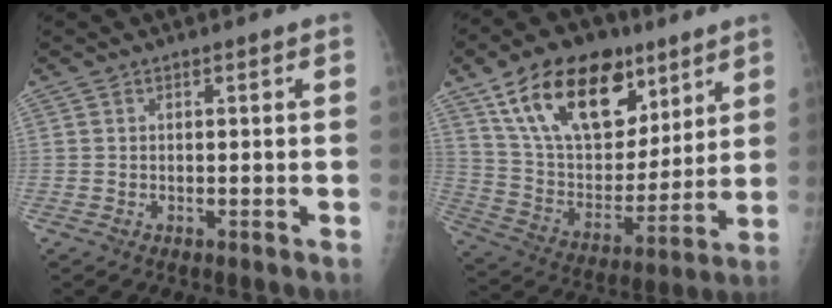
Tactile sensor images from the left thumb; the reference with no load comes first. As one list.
[{"total": 23.9, "force": [13.3, 13.9, 14.2], "torque": [-0.201, -0.035, 0.236]}]